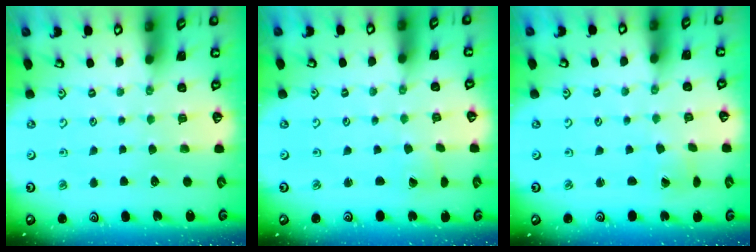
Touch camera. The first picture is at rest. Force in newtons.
{"total": 0.8, "press": 0.7, "slide": 0.1}
{"total": 1.5, "press": 1.5, "slide": 0.1}